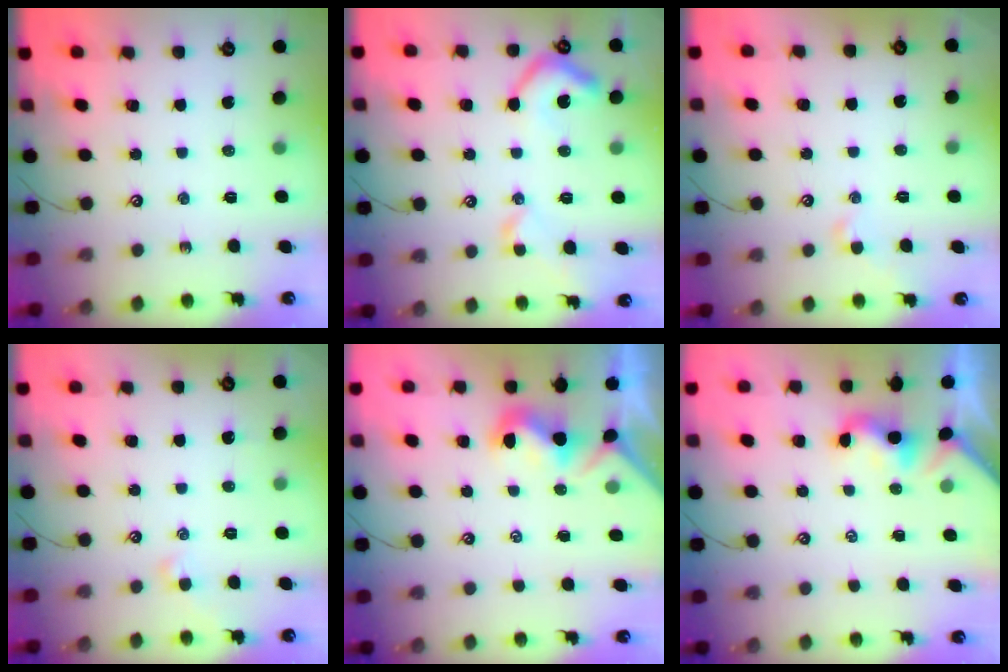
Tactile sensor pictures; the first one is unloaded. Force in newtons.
{"total": 7.8, "press": 7.7, "slide": 1.5}
{"total": 0.8, "press": 0.7, "slide": 0.5}
{"total": 0.8, "press": 0.6, "slide": 0.6}
{"total": 0.9, "press": 0.7, "slide": 0.5}
{"total": 1.9, "press": 1.8, "slide": 0.6}